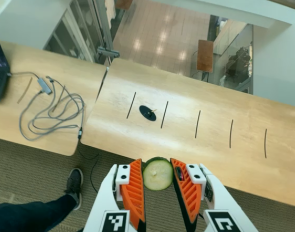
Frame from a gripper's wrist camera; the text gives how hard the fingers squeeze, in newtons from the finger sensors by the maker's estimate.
{"total": 8.9, "left": 8.8, "right": 8.9}